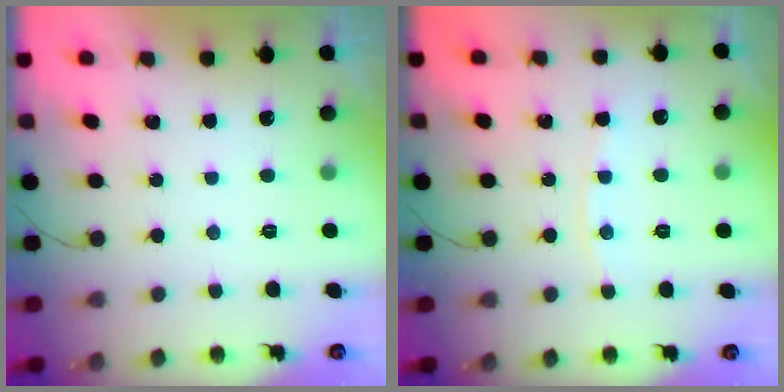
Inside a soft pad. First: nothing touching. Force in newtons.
{"total": 6.6, "press": 6.6, "slide": 0.6}